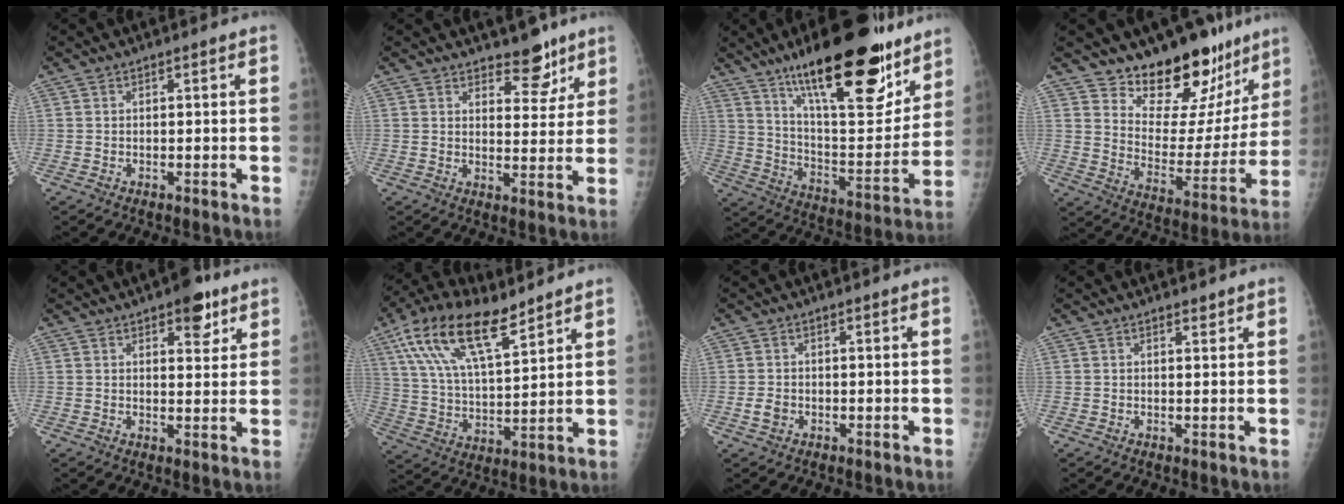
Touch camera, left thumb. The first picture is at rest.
{"total": 6.7, "force": [5.0, 3.3, 3.0], "torque": [-0.006, -0.033, 0.072]}
{"total": 27.4, "force": [17.9, 8.8, 18.8], "torque": [-0.246, -0.075, 0.286]}
{"total": 18.6, "force": [15.0, 8.5, 6.9], "torque": [-0.038, -0.123, 0.219]}
{"total": 6.3, "force": [3.7, 3.0, 4.1], "torque": [-0.028, -0.016, 0.045]}
{"total": 17.3, "force": [10.5, 6.6, 12.0], "torque": [-0.205, -0.029, 0.201]}
{"total": 2.1, "force": [-0.6, 1.6, 1.2], "torque": [-0.019, 0.001, -0.009]}
{"total": 1.0, "force": [0.9, 0.4, 0.4], "torque": [-0.002, -0.007, 0.013]}